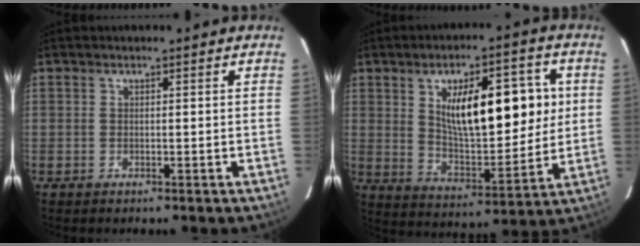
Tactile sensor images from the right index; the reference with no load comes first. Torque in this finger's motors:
{"motor_torque": [1.79, 0.35, 0.58, 0.11]}